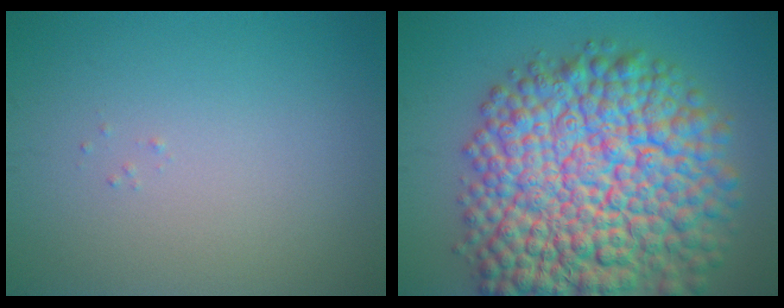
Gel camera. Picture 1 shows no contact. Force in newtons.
{"total": 16.9, "press": 16.9, "slide": 0.7}